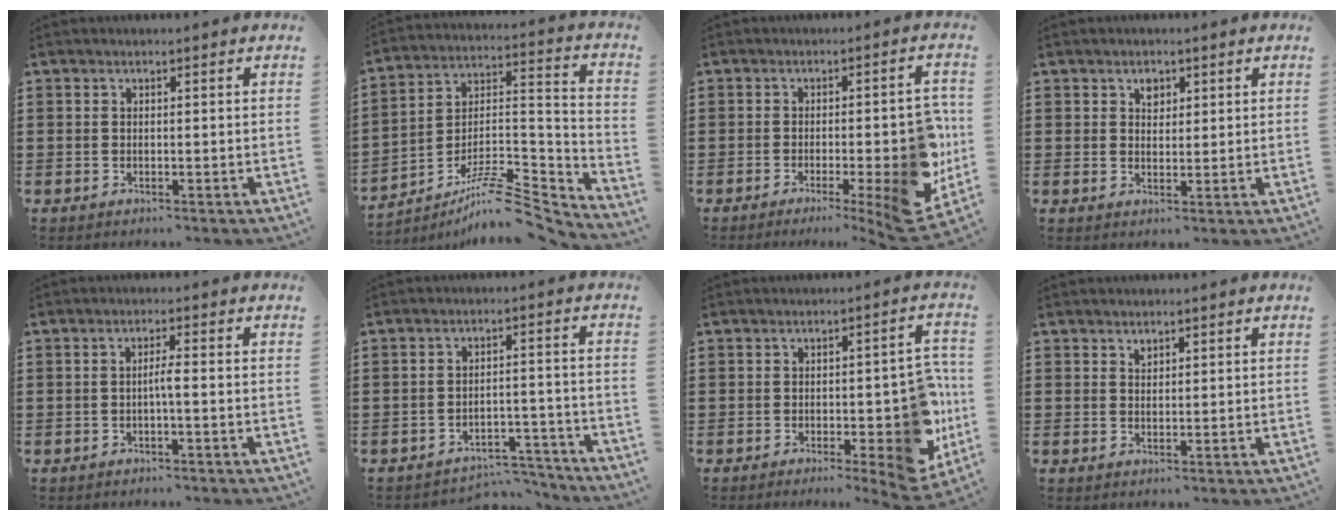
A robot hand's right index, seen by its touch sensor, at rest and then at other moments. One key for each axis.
{"total": 9.3, "fx": -7.5, "fy": 2.3, "fz": 5.0, "tx": -0.085, "ty": 0.012, "tz": -0.147}
{"total": 10.6, "fx": -2.7, "fy": 2.3, "fz": 10.0, "tx": -0.121, "ty": -0.023, "tz": -0.043}
{"total": 2.1, "fx": 1.2, "fy": 1.4, "fz": 1.1, "tx": -0.017, "ty": 0.002, "tz": 0.020}
{"total": 2.0, "fx": -0.5, "fy": 0.0, "fz": 1.9, "tx": -0.037, "ty": 0.000, "tz": -0.010}
{"total": 4.7, "fx": -4.4, "fy": 0.6, "fz": 1.3, "tx": -0.024, "ty": 0.003, "tz": -0.087}
{"total": 9.2, "fx": -2.2, "fy": 2.9, "fz": 8.5, "tx": -0.102, "ty": -0.013, "tz": -0.030}
{"total": 1.0, "fx": 0.9, "fy": 0.5, "fz": 0.2, "tx": -0.005, "ty": 0.001, "tz": 0.017}